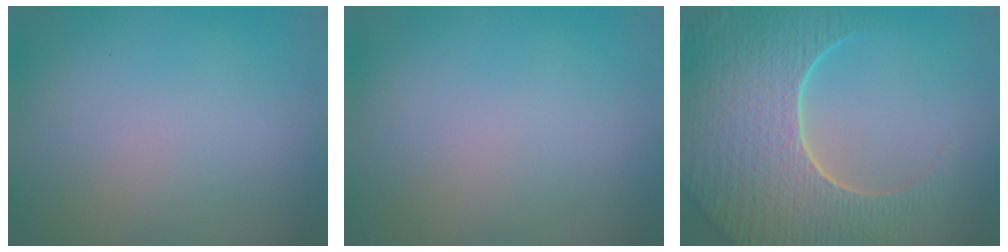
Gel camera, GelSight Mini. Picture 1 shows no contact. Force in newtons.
{"total": 0.0}
{"total": 9.2, "press": 6.6, "slide": 6.4}